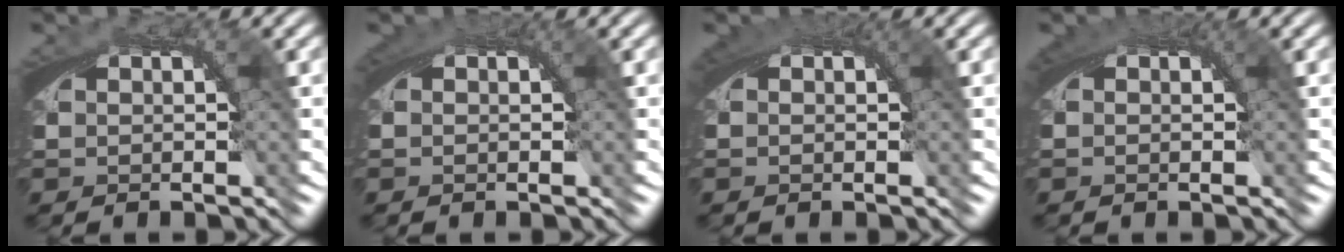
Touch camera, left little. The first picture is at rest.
{"total": 0.0}
{"total": 0.7, "force": [0.1, 0.5, 0.5], "torque": [-0.006, -0.004, 0.002]}
{"total": 0.6, "force": [0.0, 0.5, 0.4], "torque": [-0.006, -0.003, 0.001]}